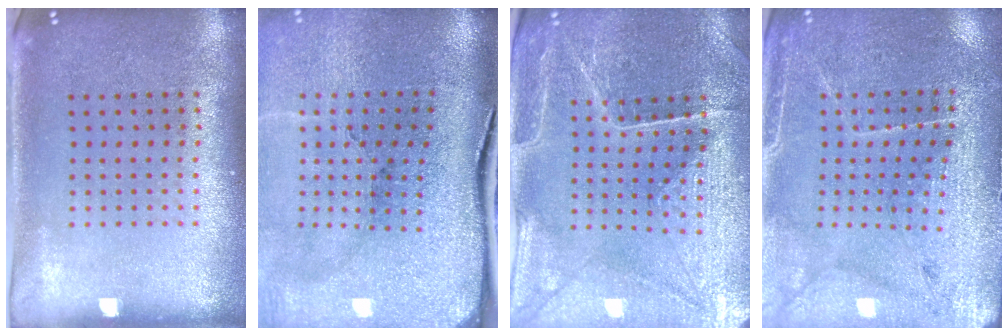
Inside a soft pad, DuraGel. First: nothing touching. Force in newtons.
{"total": 4.8, "press": 3.9, "slide": 2.9}
{"total": 2.9, "press": 2.9, "slide": 0.2}
{"total": 3.0, "press": 2.9, "slide": 0.4}